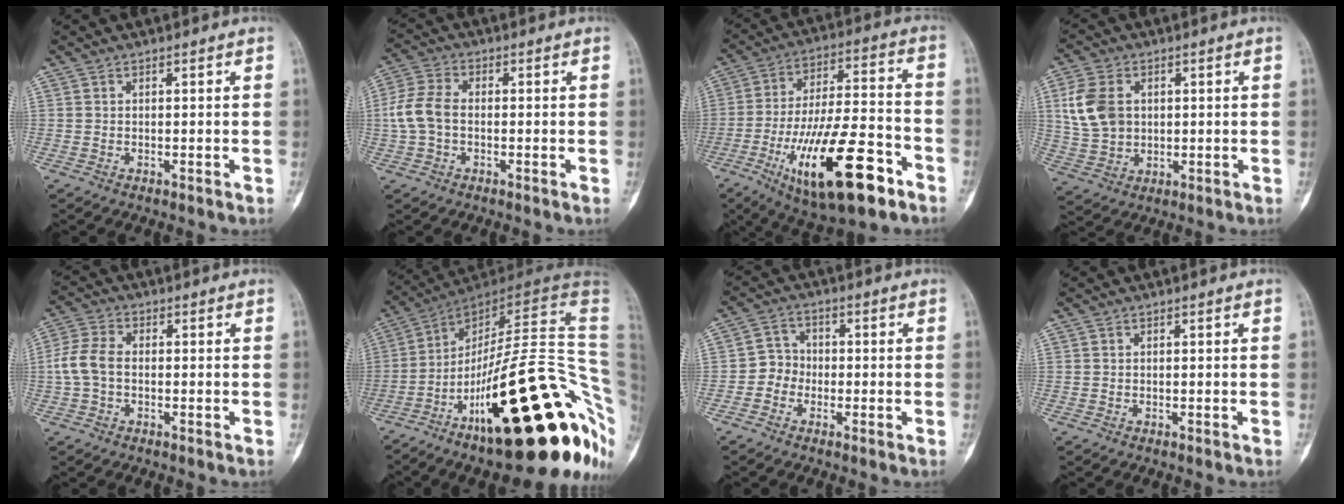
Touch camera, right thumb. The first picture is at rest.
{"total": 6.9, "force": [-0.6, 4.6, 5.2], "torque": [-0.118, 0.017, -0.019]}
{"total": 22.6, "force": [-10.4, 7.7, 18.6], "torque": [-0.338, 0.043, -0.164]}
{"total": 10.2, "force": [2.2, 7.6, 6.5], "torque": [-0.125, -0.002, 0.049]}
{"total": 6.0, "force": [-0.6, 3.9, 4.5], "torque": [-0.105, 0.015, -0.019]}
{"total": 34.2, "force": [-10.7, 8.8, 31.2], "torque": [-0.359, 0.070, -0.166]}
{"total": 4.3, "force": [-1.4, 3.9, 1.2], "torque": [0.005, 0.015, -0.039]}
{"total": 0.0}